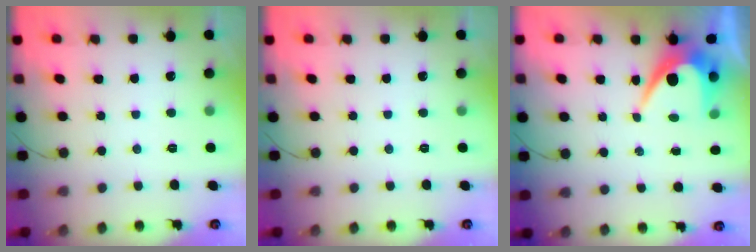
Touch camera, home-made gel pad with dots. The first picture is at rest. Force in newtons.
{"total": 0.0}
{"total": 7.2, "press": 7.2, "slide": 0.4}